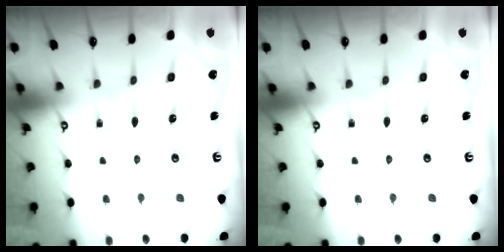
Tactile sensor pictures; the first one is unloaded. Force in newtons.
{"total": 0.0}